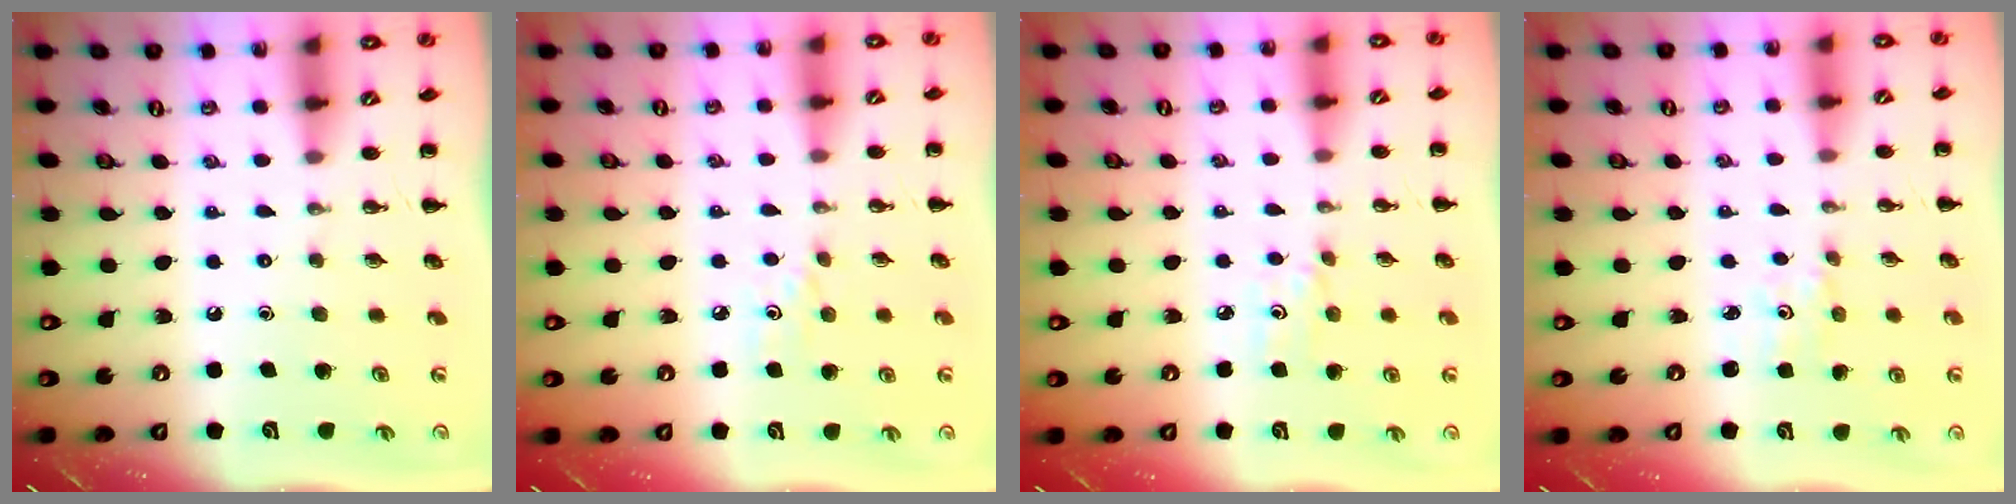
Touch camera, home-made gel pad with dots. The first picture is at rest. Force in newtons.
{"total": 4.1, "press": 3.8, "slide": 1.5}
{"total": 4.0, "press": 3.7, "slide": 1.6}
{"total": 0.9, "press": 0.9, "slide": 0.3}